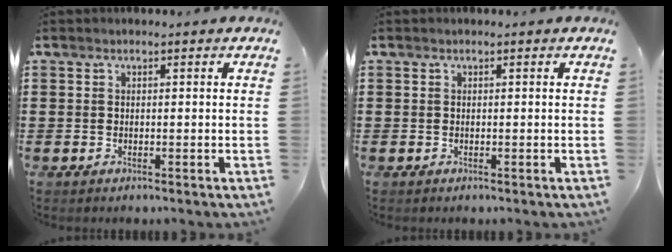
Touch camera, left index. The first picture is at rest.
{"total": 0.0}